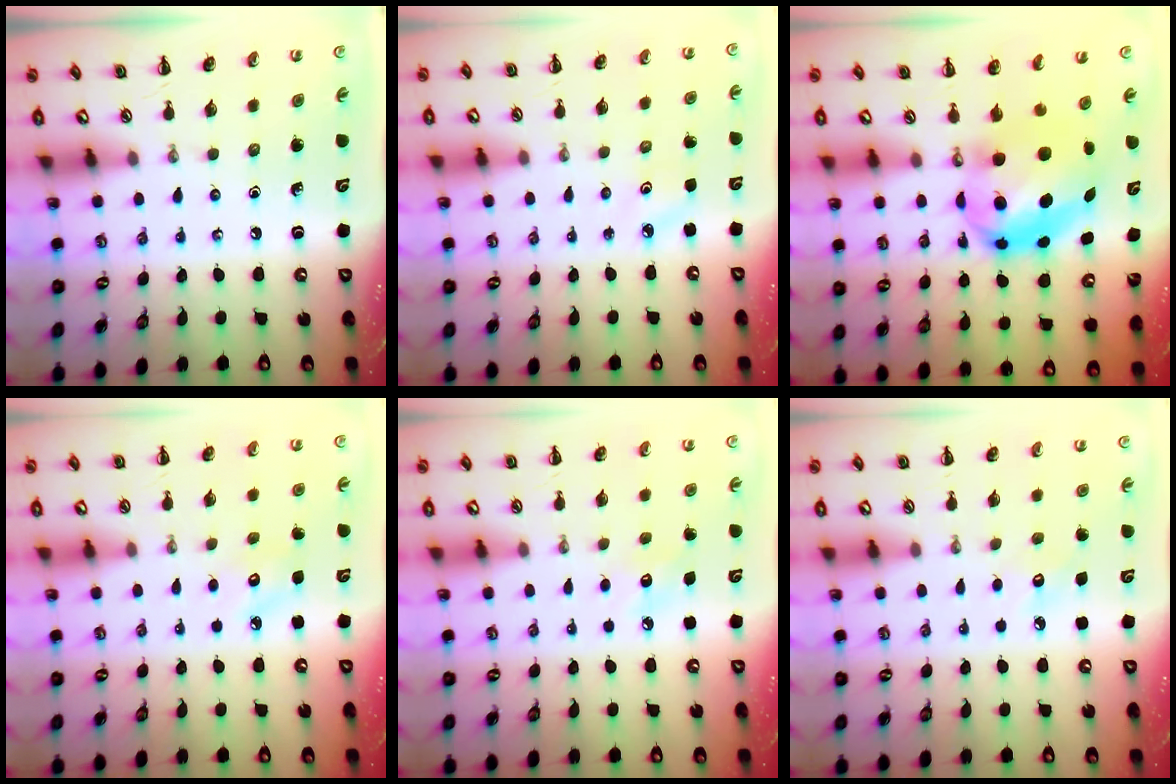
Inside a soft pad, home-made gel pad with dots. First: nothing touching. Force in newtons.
{"total": 3.1, "press": 2.9, "slide": 0.9}
{"total": 8.8, "press": 8.6, "slide": 1.9}
{"total": 4.4, "press": 4.3, "slide": 1.1}
{"total": 5.9, "press": 5.6, "slide": 1.7}
{"total": 5.8, "press": 5.6, "slide": 1.5}